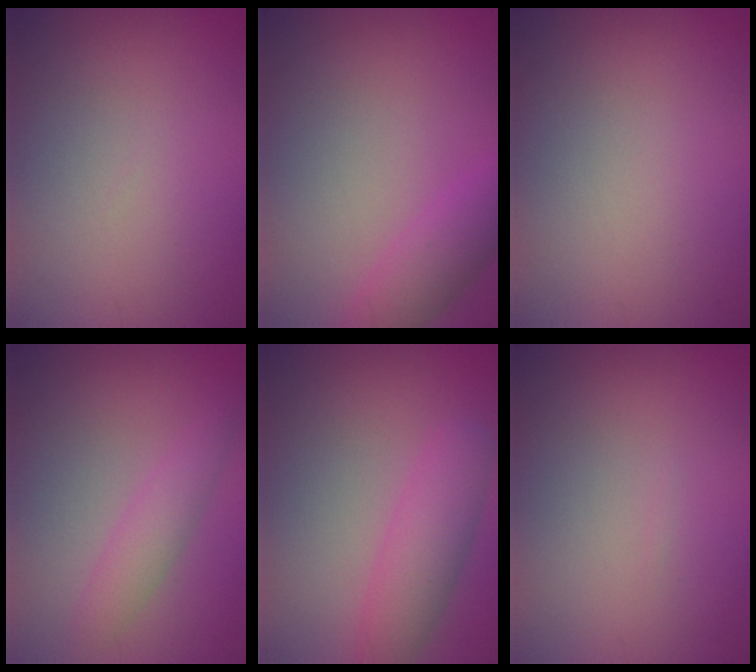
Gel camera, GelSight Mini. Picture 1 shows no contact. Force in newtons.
{"total": 3.0, "press": 3.0, "slide": 0.2}
{"total": 0.0}
{"total": 2.4, "press": 2.4, "slide": 0.1}
{"total": 4.0, "press": 4.0, "slide": 0.1}
{"total": 0.0}